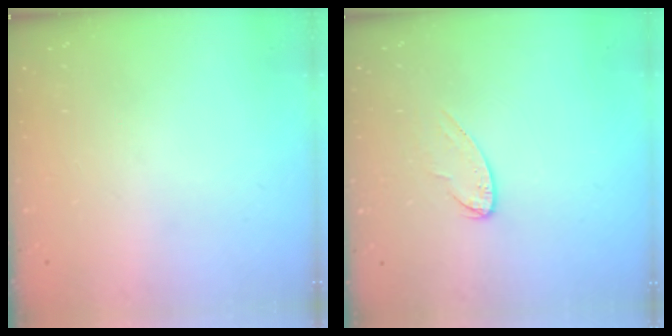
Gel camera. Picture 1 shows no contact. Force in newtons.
{"total": 7.1, "press": 7.0, "slide": 0.6}